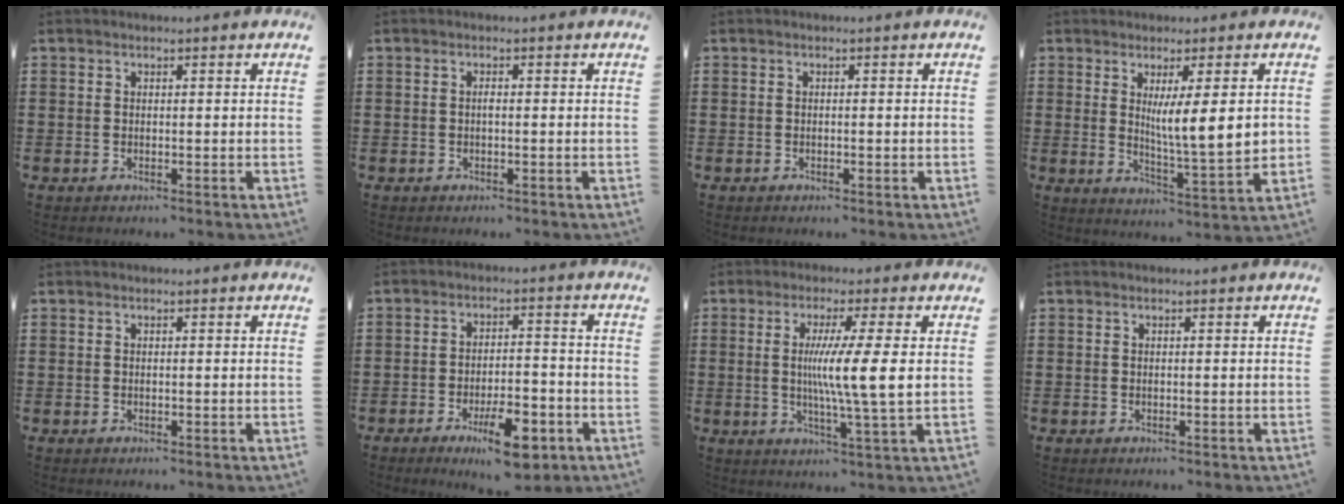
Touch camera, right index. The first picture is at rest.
{"total": 0.7, "force": [-0.1, 0.1, 0.7], "torque": [-0.015, -0.004, -0.001]}
{"total": 0.0}
{"total": 7.8, "force": [1.7, 0.6, 7.6], "torque": [-0.128, -0.012, 0.024]}
{"total": 0.0}
{"total": 8.7, "force": [-4.9, 3.1, 6.5], "torque": [-0.103, 0.015, -0.080]}
{"total": 8.4, "force": [0.8, -0.6, 8.3], "torque": [-0.155, -0.008, 0.007]}
{"total": 0.0}